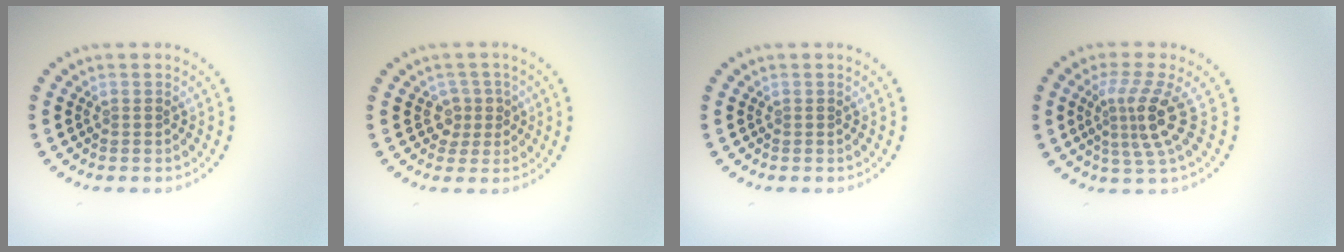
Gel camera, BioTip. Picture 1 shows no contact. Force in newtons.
{"total": 2.0, "press": 1.6, "slide": 1.2}
{"total": 0.0}
{"total": 3.8, "press": 2.6, "slide": 2.8}